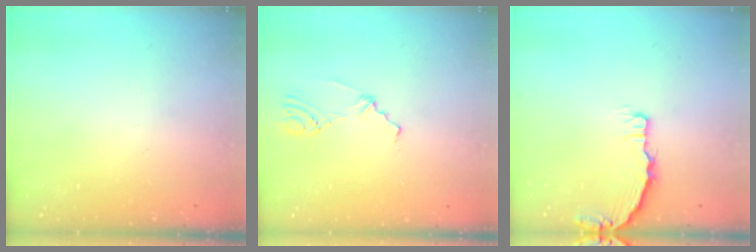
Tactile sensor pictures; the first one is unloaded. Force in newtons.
{"total": 2.3, "press": 1.8, "slide": 1.5}
{"total": 3.2, "press": 3.2, "slide": 0.3}